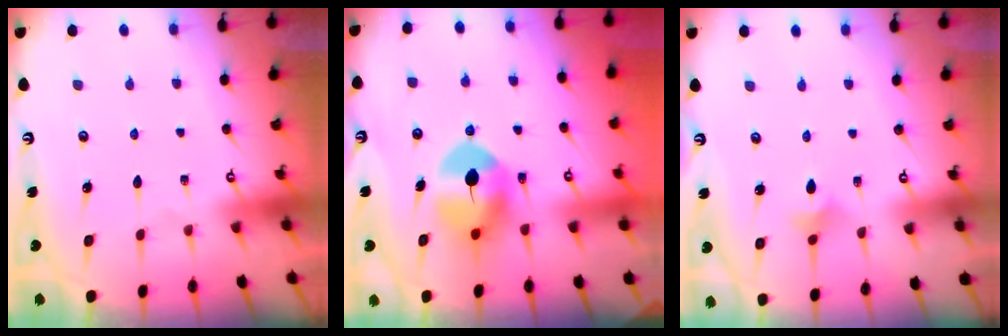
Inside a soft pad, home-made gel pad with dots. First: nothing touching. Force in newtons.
{"total": 9.4, "press": 9.3, "slide": 1.3}
{"total": 3.4, "press": 3.3, "slide": 0.8}